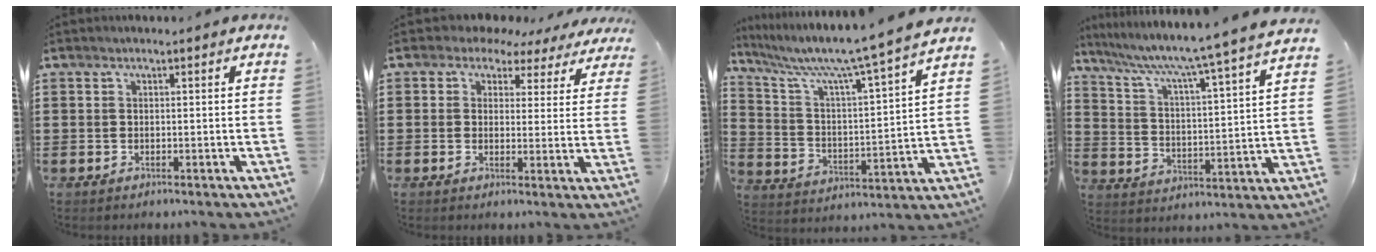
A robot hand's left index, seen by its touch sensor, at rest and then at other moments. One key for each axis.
{"total": 3.3, "fx": 2.6, "fy": 2.0, "fz": 0.7, "tx": -0.023, "ty": -0.011, "tz": 0.041}
{"total": 8.2, "fx": 6.9, "fy": -0.9, "fz": 4.3, "tx": -0.114, "ty": -0.059, "tz": 0.106}
{"total": 6.1, "fx": 5.0, "fy": -1.1, "fz": 3.3, "tx": -0.085, "ty": -0.050, "tz": 0.071}